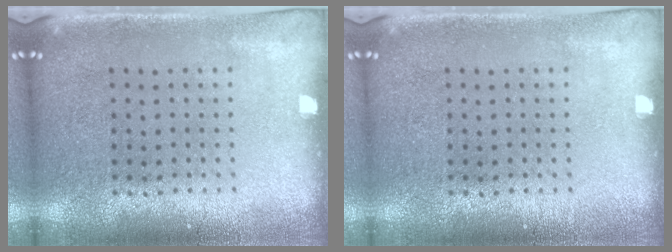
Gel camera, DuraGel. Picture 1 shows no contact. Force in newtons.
{"total": 0.0}